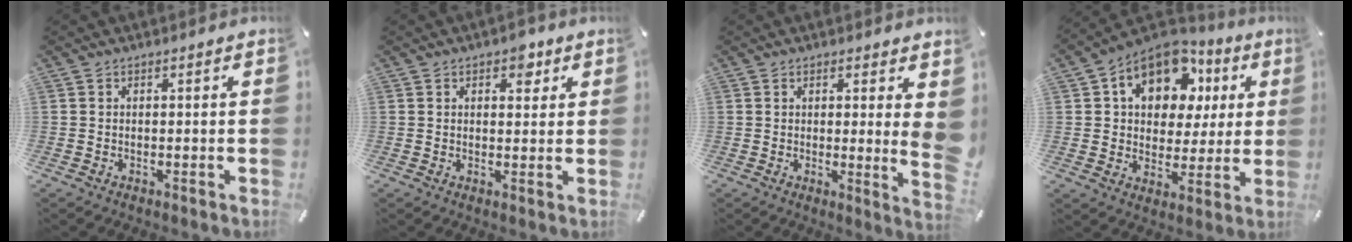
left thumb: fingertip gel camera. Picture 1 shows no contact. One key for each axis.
{"total": 4.2, "fx": 2.2, "fy": 2.7, "fz": 2.3, "tx": -0.013, "ty": -0.007, "tz": 0.029}
{"total": 6.0, "fx": 1.6, "fy": 0.2, "fz": 5.8, "tx": -0.078, "ty": -0.032, "tz": 0.026}
{"total": 14.2, "fx": 6.4, "fy": 10.5, "fz": 7.1, "tx": -0.118, "ty": -0.022, "tz": 0.118}